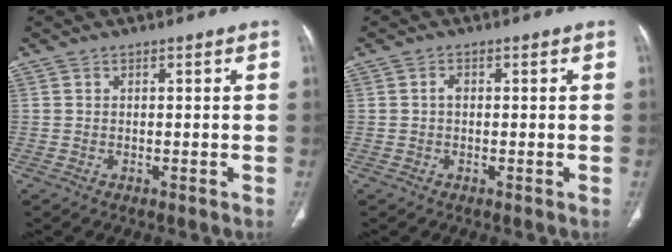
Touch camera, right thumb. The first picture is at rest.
{"total": 1.1, "force": [-0.1, 0.7, 0.8], "torque": [-0.011, 0.002, -0.004]}